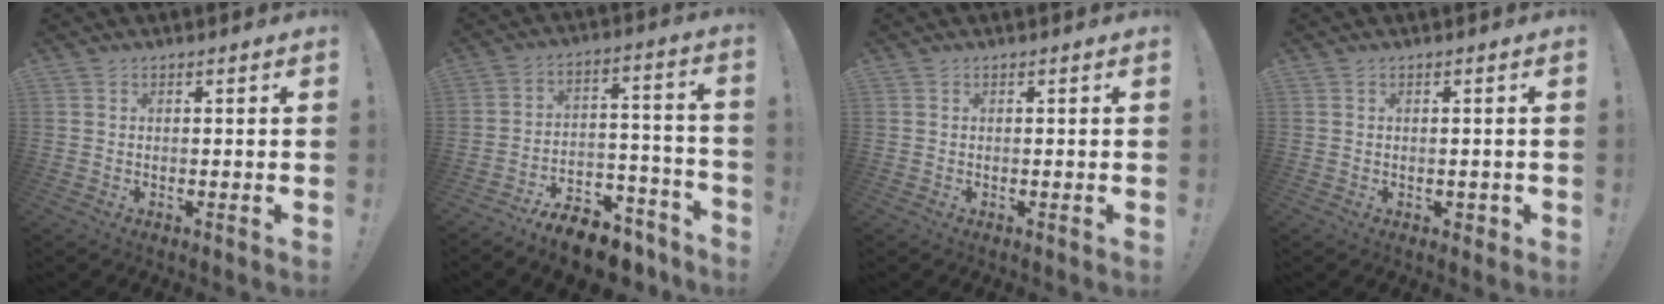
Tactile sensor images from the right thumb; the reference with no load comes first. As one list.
[{"total": 13.4, "force": [-10.9, 5.6, 5.3], "torque": [-0.045, 0.085, -0.185]}, {"total": 0.0}, {"total": 1.6, "force": [-0.2, 1.2, 1.0], "torque": [-0.008, 0.002, -0.003]}]